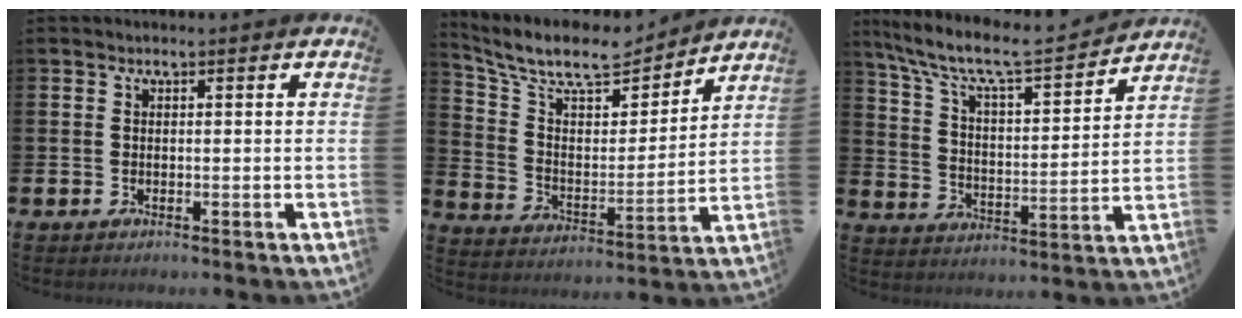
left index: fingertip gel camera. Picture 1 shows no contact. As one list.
[{"total": 9.8, "force": [8.6, 3.1, 3.6], "torque": [-0.110, -0.057, 0.150]}, {"total": 8.6, "force": [7.4, 1.8, 4.0], "torque": [-0.108, -0.050, 0.122]}]